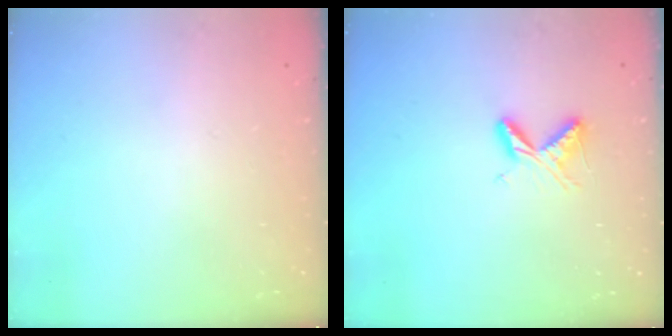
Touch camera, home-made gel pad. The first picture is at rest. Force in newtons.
{"total": 6.1, "press": 6.0, "slide": 0.6}